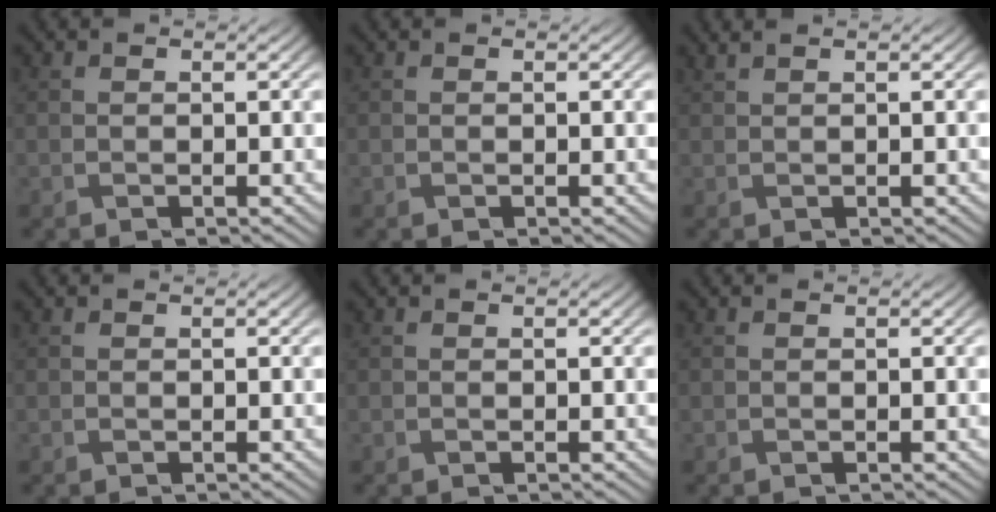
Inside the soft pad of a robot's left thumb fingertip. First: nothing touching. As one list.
[{"total": 0.0}, {"total": 0.8, "force": [0.7, 0.0, 0.3], "torque": [-0.011, 0.005, 0.014]}, {"total": 0.0}, {"total": 0.0}, {"total": 0.0}]